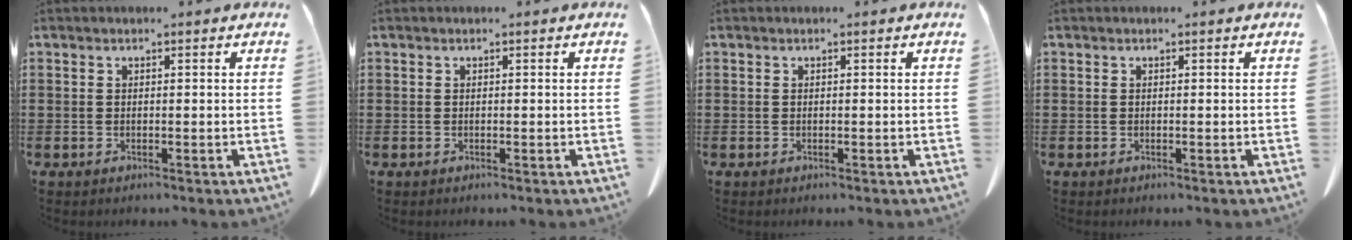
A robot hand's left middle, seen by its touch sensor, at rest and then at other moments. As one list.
[{"total": 0.0}, {"total": 0.0}, {"total": 0.0}]